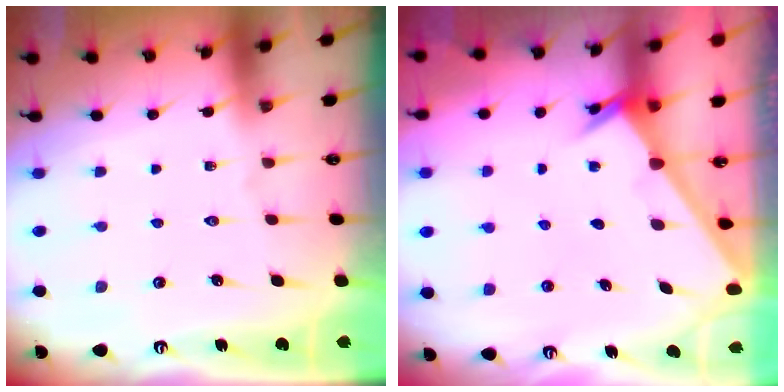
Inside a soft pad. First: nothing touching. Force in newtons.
{"total": 2.4, "press": 2.4, "slide": 0.2}